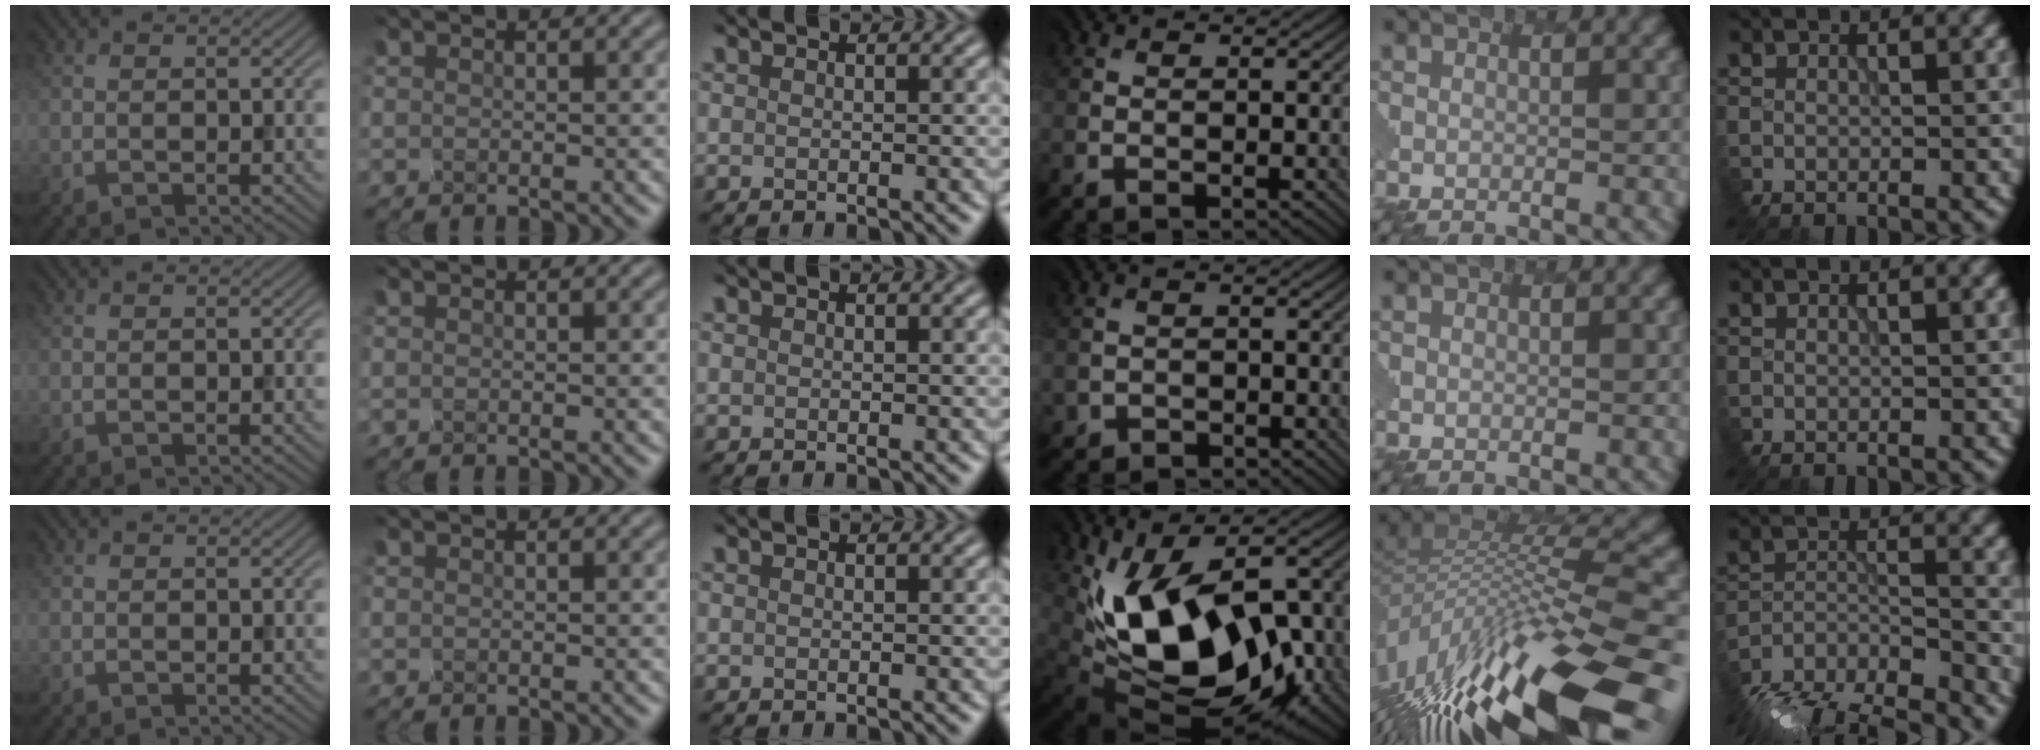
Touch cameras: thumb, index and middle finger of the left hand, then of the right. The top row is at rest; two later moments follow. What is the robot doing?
{"motion": "disassemble", "object": "battery cover"}